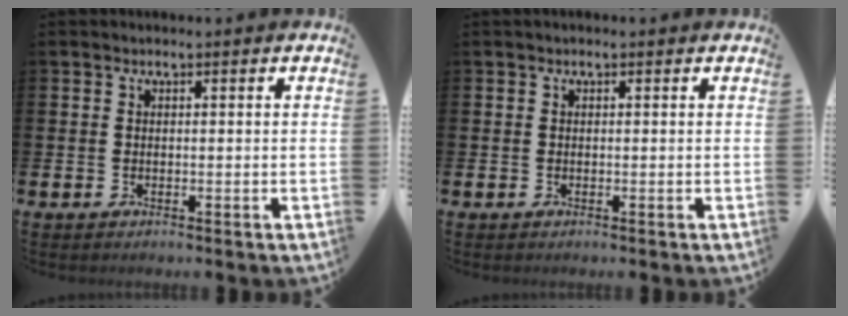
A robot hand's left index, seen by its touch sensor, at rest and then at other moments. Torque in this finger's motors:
{"motor_torque": [0.84, -1.30, 0.28, 0.14]}